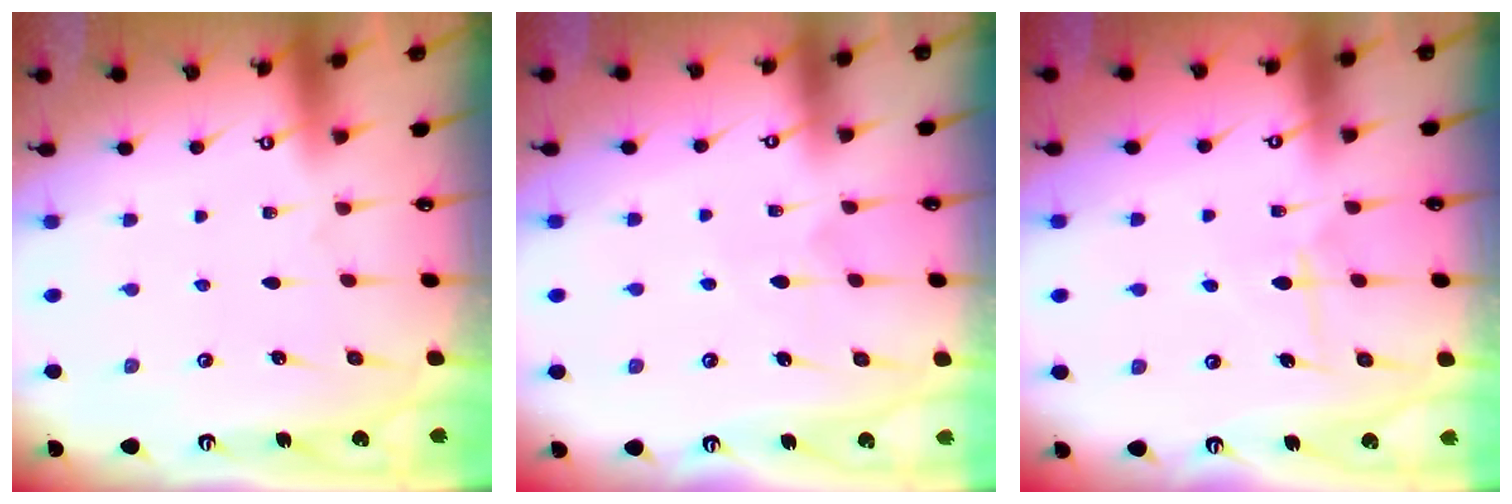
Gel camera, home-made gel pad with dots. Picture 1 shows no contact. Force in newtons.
{"total": 5.7, "press": 5.7, "slide": 0.5}
{"total": 7.0, "press": 7.0, "slide": 0.5}